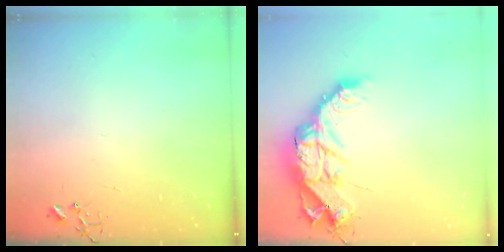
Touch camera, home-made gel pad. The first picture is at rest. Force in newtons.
{"total": 16.2, "press": 16.2, "slide": 1.5}